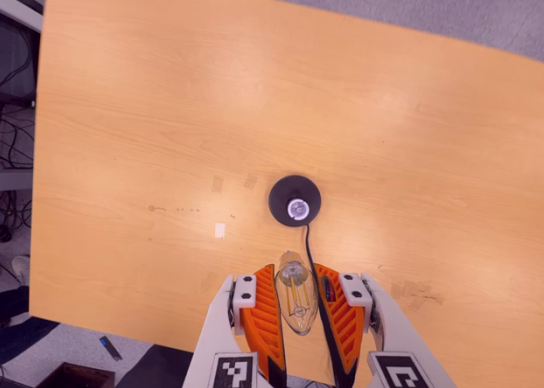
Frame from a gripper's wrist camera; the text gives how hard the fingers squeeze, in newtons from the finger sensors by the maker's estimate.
{"total": 9.9, "left": 9.5, "right": 10.2}